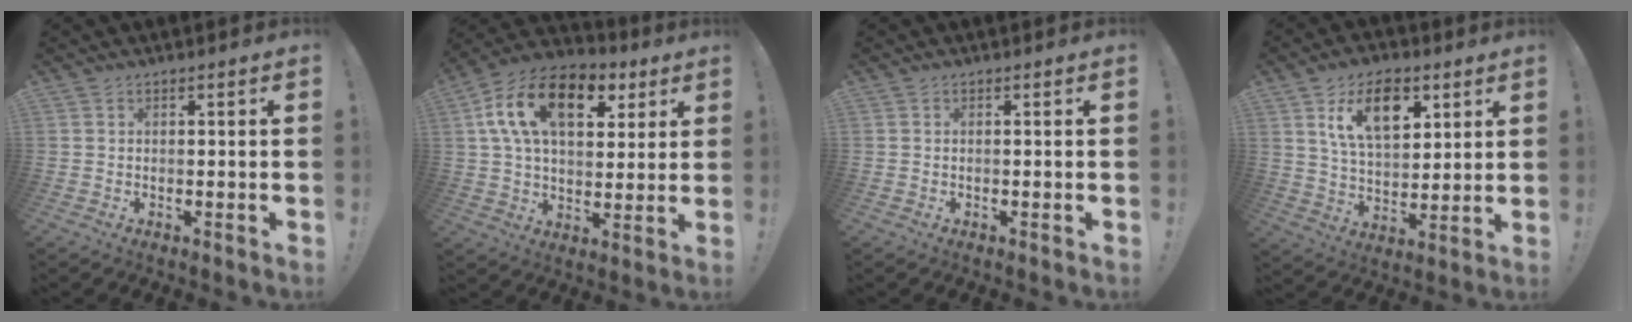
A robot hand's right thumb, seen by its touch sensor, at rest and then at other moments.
{"total": 19.1, "force": [7.4, 11.4, 13.5], "torque": [-0.216, -0.013, 0.131]}
{"total": 0.0}
{"total": 15.0, "force": [7.4, 9.2, 9.2], "torque": [-0.144, -0.022, 0.133]}